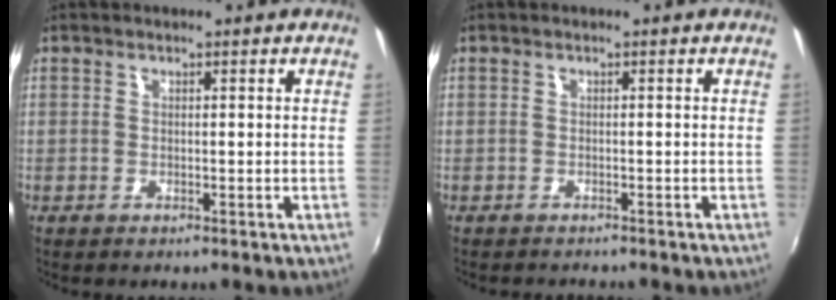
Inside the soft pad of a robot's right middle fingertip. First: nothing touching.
{"total": 1.7, "force": [-1.7, 0.3, 0.3], "torque": [-0.012, -0.011, -0.027]}